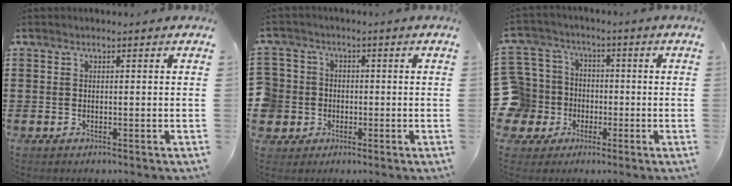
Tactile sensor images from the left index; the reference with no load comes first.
{"total": 4.8, "force": [-0.9, 4.7, 0.4], "torque": [-0.050, 0.003, -0.024]}
{"total": 9.4, "force": [-2.1, 8.9, 2.2], "torque": [-0.112, 0.014, -0.042]}